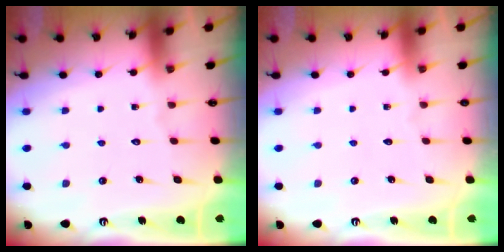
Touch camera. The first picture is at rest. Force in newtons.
{"total": 0.0}